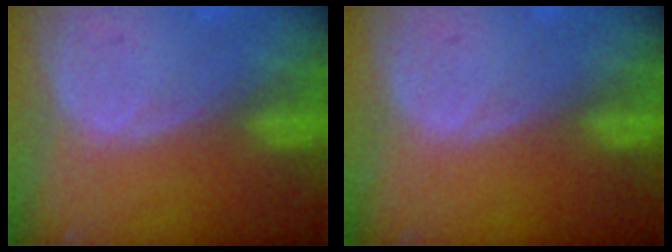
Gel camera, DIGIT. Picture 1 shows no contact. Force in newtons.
{"total": 0.0}